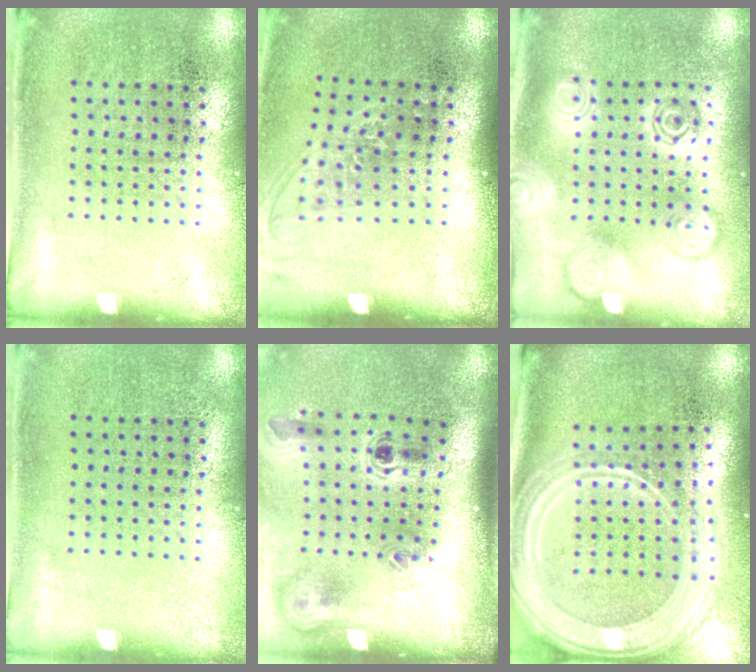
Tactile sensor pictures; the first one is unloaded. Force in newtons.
{"total": 1.4, "press": 1.1, "slide": 0.8}
{"total": 2.3, "press": 2.3, "slide": 0.4}
{"total": 0.0}
{"total": 2.3, "press": 1.5, "slide": 1.8}
{"total": 3.2, "press": 2.6, "slide": 1.8}